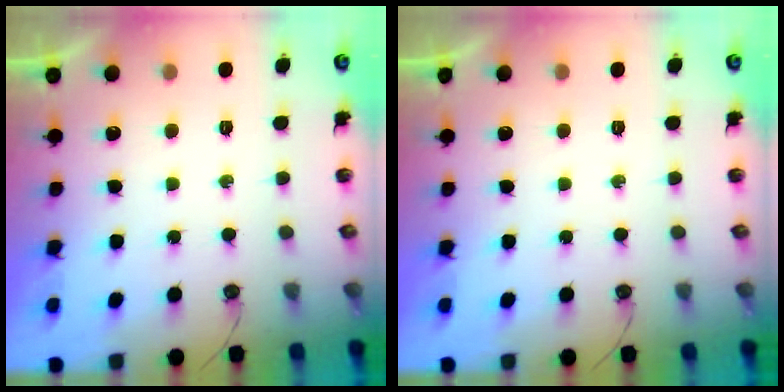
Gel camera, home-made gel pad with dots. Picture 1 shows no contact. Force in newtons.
{"total": 0.0}